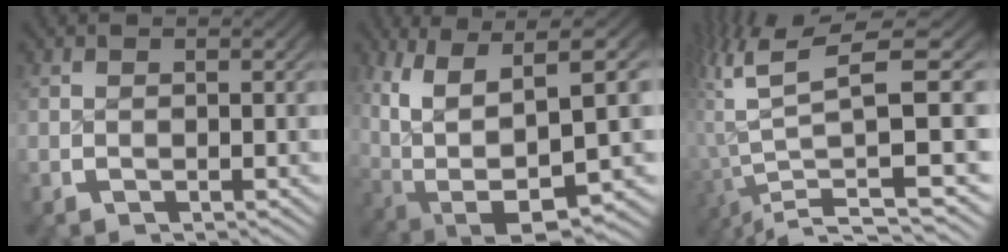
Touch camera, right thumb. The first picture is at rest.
{"total": 14.5, "force": [-0.7, 9.4, 11.0], "torque": [-0.236, -0.043, 0.011]}
{"total": 13.2, "force": [1.1, 6.7, 11.3], "torque": [-0.219, -0.018, 0.028]}